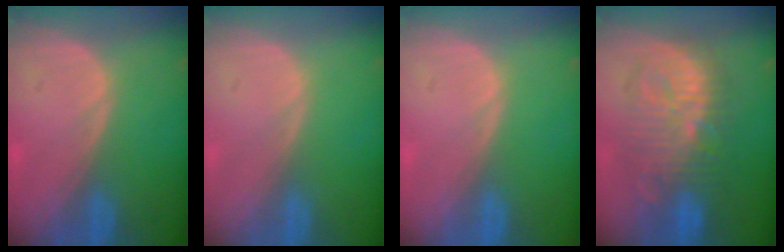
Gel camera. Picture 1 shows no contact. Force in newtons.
{"total": 0.0}
{"total": 0.0}
{"total": 10.3, "press": 10.3, "slide": 0.4}